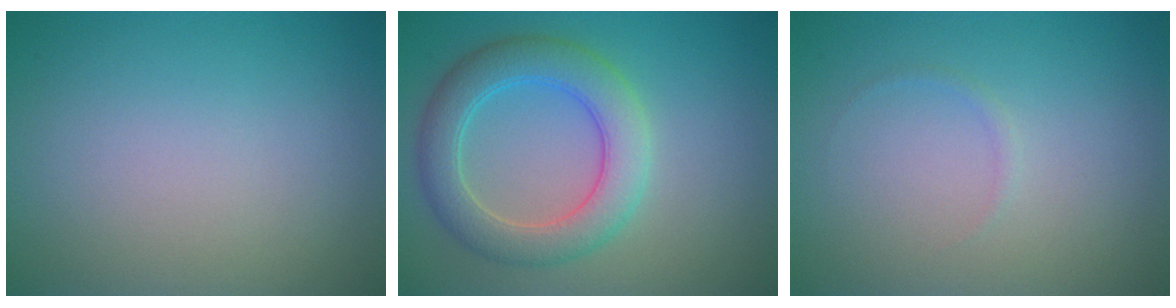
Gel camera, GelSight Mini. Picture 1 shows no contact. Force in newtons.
{"total": 5.4, "press": 5.3, "slide": 0.3}
{"total": 1.2, "press": 1.2, "slide": 0.2}